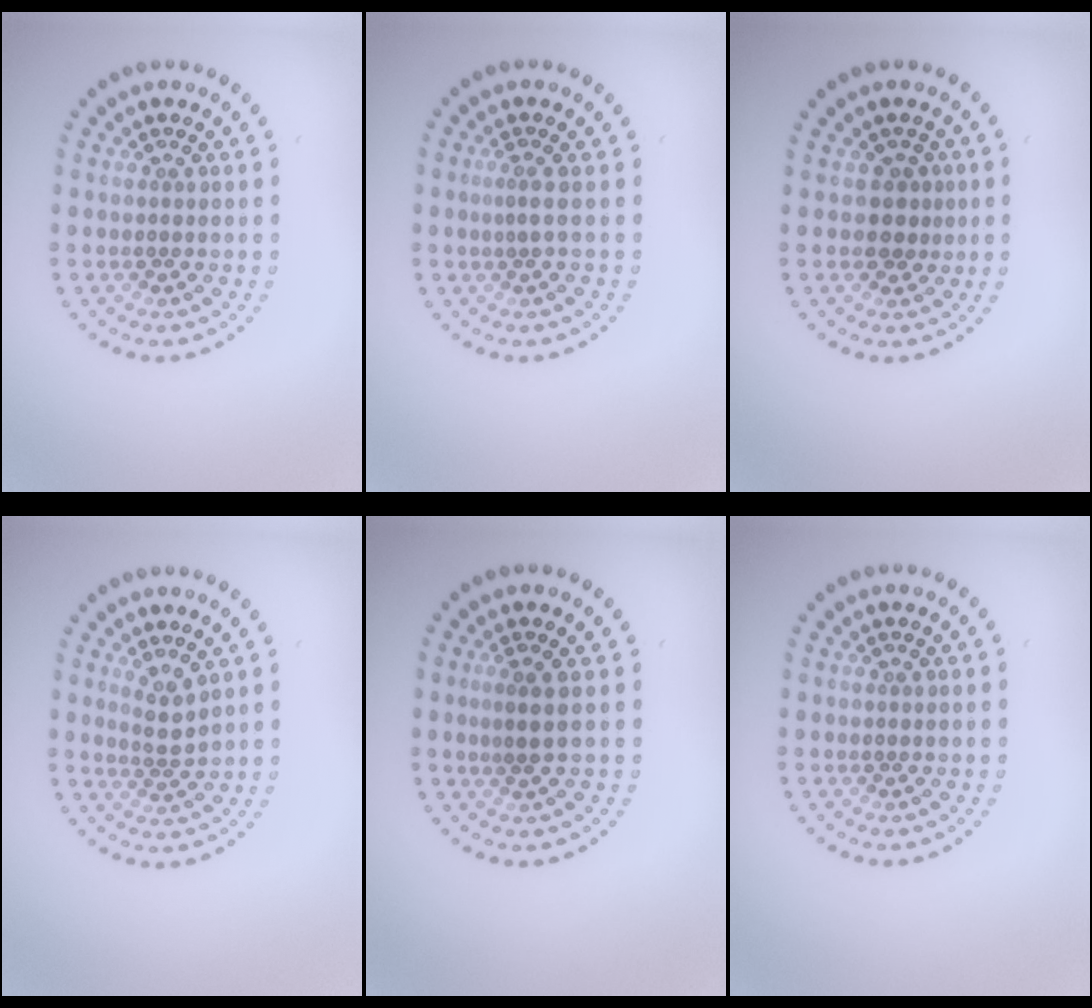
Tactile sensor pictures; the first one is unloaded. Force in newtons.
{"total": 0.9, "press": 0.3, "slide": 0.9}
{"total": 1.7, "press": 1.3, "slide": 1.1}
{"total": 1.9, "press": 1.4, "slide": 1.3}
{"total": 1.5, "press": 1.2, "slide": 1.0}
{"total": 0.0}